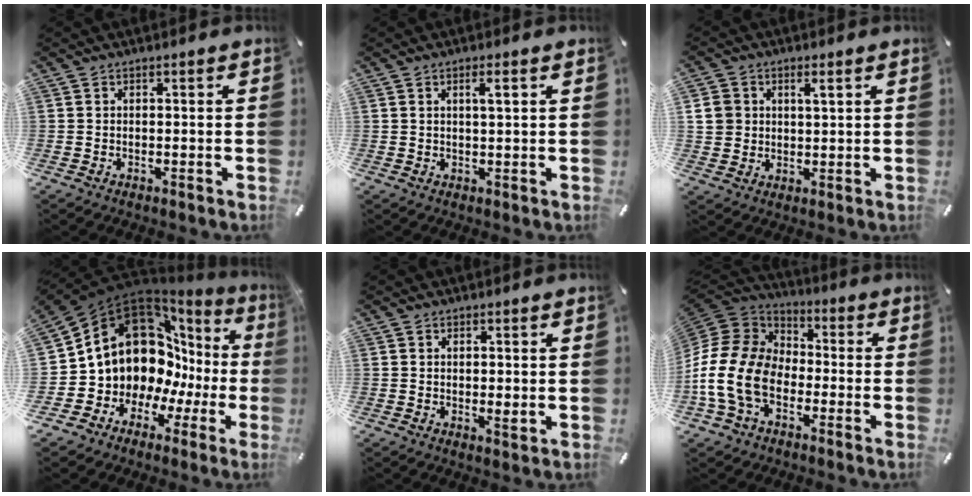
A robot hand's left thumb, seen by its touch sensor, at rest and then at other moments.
{"total": 2.8, "force": [1.0, 0.6, 2.5], "torque": [-0.050, 0.005, 0.015]}
{"total": 5.3, "force": [1.8, 4.4, 2.2], "torque": [-0.048, 0.000, 0.029]}
{"total": 17.0, "force": [4.9, 13.5, 9.0], "torque": [-0.160, -0.064, 0.105]}
{"total": 1.7, "force": [0.6, 0.6, 1.5], "torque": [-0.030, -0.002, 0.011]}
{"total": 16.6, "force": [-6.1, 11.8, 9.9], "torque": [-0.220, 0.030, -0.113]}